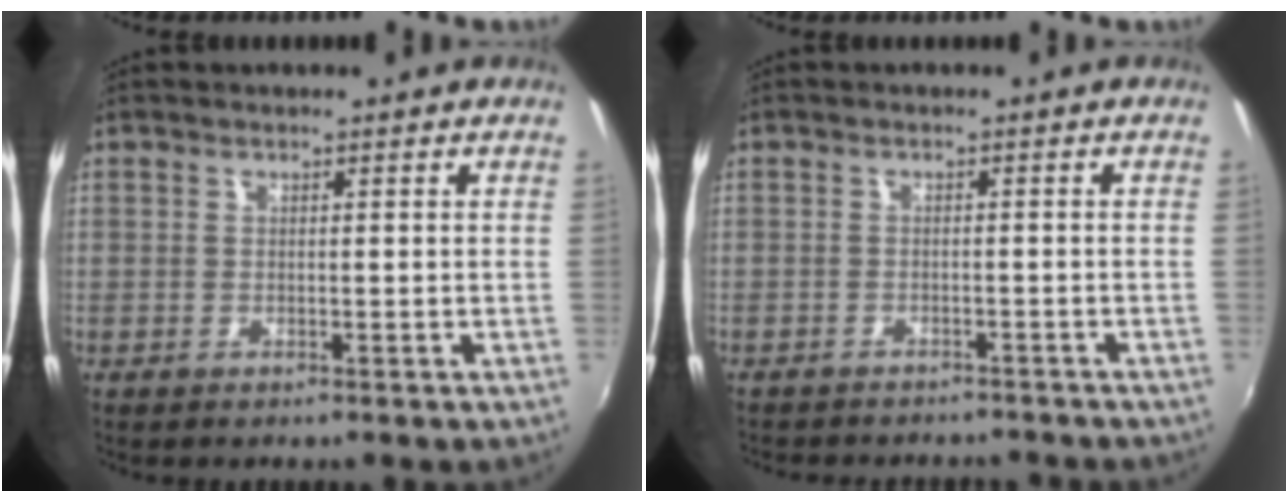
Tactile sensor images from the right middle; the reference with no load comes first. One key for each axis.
{"total": 7.1, "fx": -6.5, "fy": 2.0, "fz": 2.2, "tx": -0.057, "ty": -0.014, "tz": -0.090}